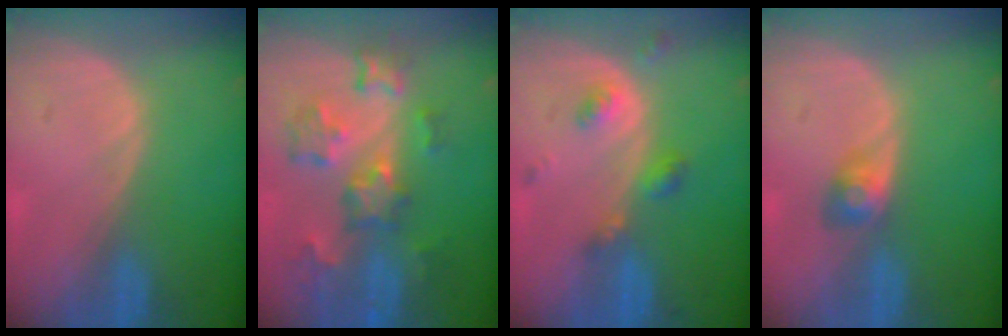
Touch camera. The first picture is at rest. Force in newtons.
{"total": 9.0, "press": 7.9, "slide": 4.2}
{"total": 4.6, "press": 4.1, "slide": 2.1}
{"total": 2.9, "press": 2.6, "slide": 1.1}